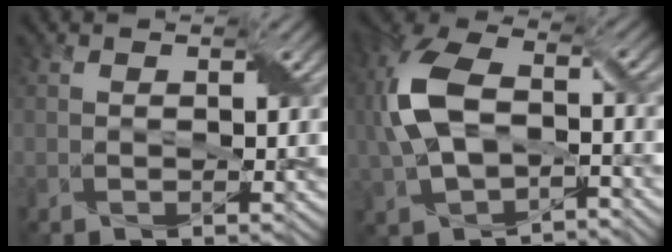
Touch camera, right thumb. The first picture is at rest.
{"total": 12.0, "force": [-1.2, 7.6, 9.3], "torque": [-0.228, 0.001, -0.026]}